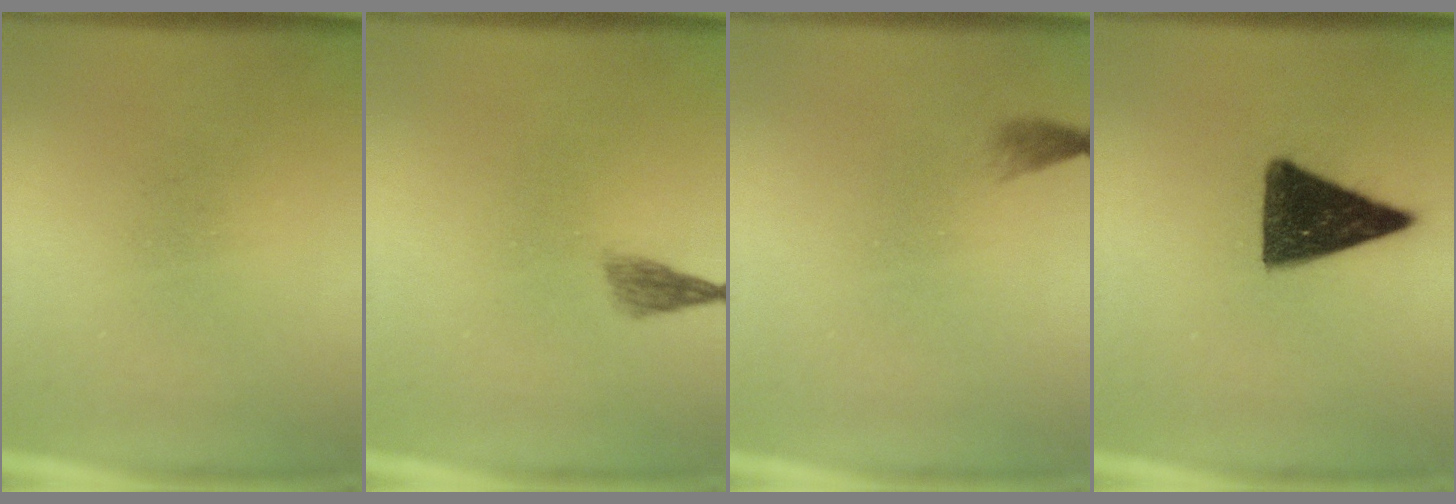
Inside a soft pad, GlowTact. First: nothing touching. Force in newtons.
{"total": 1.8}
{"total": 1.0}
{"total": 13.3}